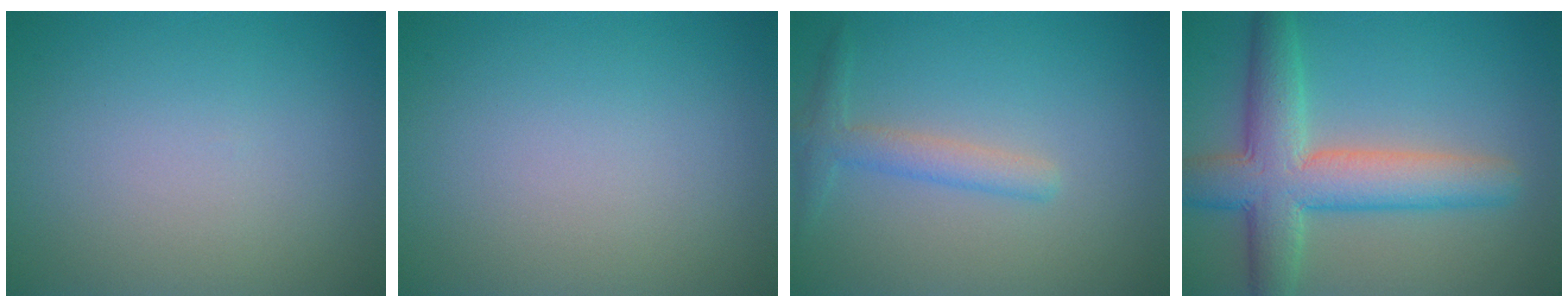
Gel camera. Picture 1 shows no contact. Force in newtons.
{"total": 0.0}
{"total": 2.3, "press": 2.3, "slide": 0.0}
{"total": 7.5, "press": 7.5, "slide": 0.5}